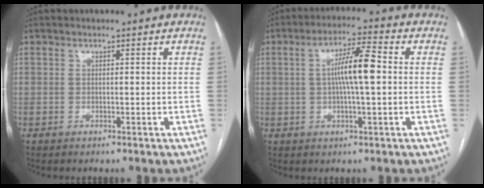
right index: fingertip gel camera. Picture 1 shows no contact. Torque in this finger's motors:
{"motor_torque": [1.18, 0.22, 0.25, 0.13]}